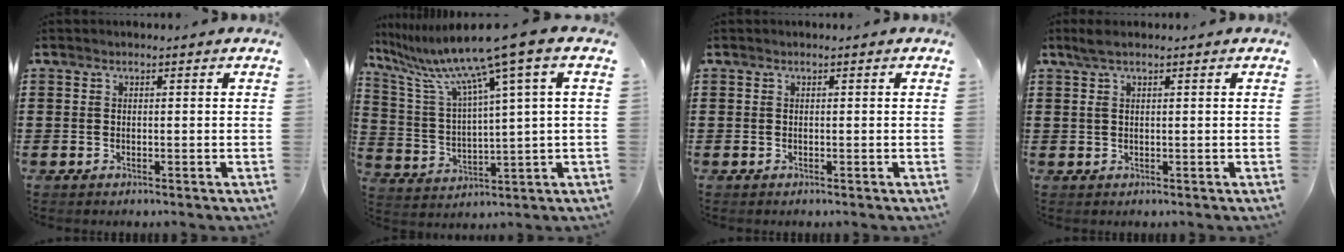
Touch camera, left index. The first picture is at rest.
{"total": 11.0, "force": [7.4, -0.5, 8.2], "torque": [-0.194, -0.045, 0.112]}
{"total": 0.0}
{"total": 1.9, "force": [0.8, 0.3, 1.8], "torque": [-0.036, 0.002, 0.014]}